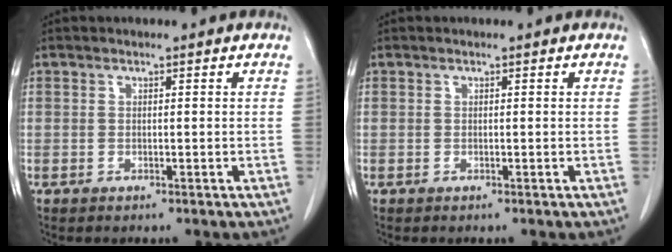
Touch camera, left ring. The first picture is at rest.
{"total": 0.0}